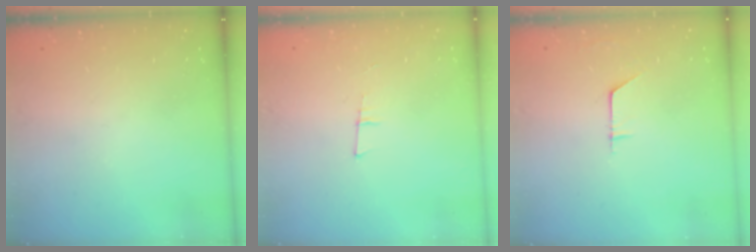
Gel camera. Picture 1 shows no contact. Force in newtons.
{"total": 5.6, "press": 4.7, "slide": 2.9}
{"total": 5.7, "press": 5.7, "slide": 0.5}